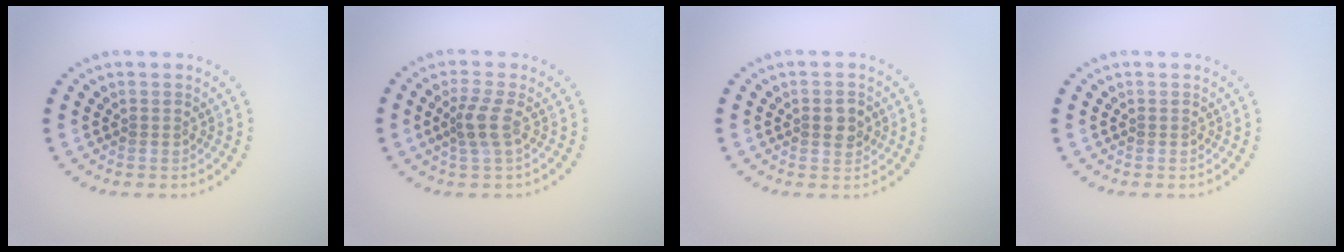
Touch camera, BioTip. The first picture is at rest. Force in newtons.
{"total": 2.4, "press": 1.8, "slide": 1.6}
{"total": 1.9, "press": 1.9, "slide": 0.3}
{"total": 0.0}